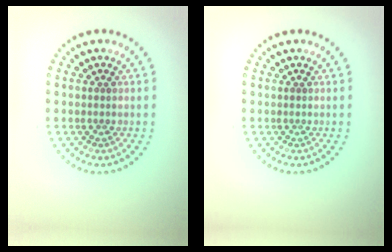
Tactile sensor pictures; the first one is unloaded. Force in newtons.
{"total": 0.0}